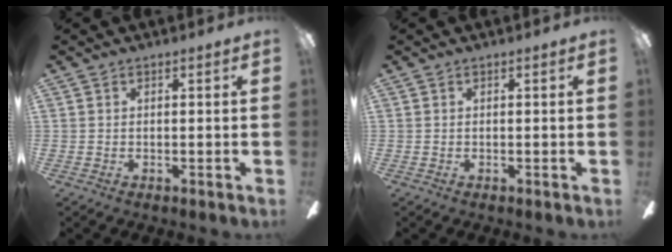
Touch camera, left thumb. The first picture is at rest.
{"total": 0.0}